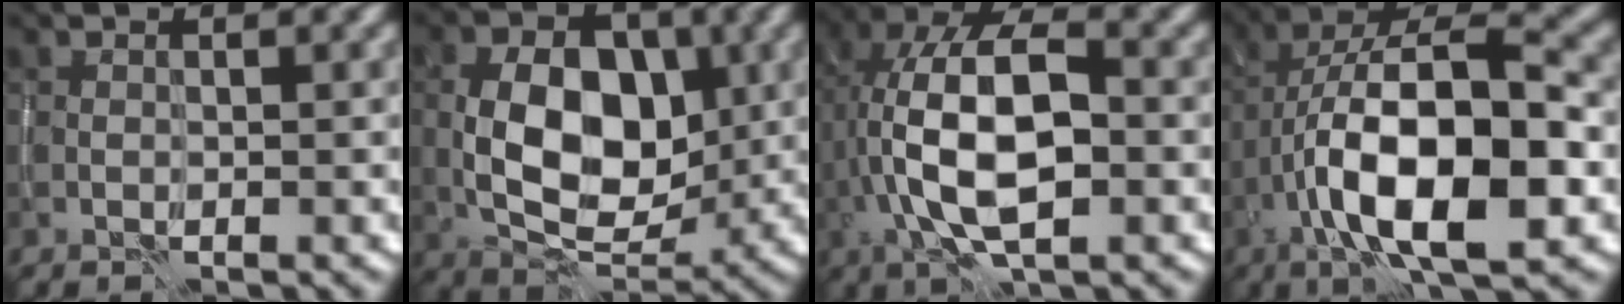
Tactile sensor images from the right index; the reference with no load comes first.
{"total": 8.9, "force": [0.1, 5.6, 7.0], "torque": [-0.120, 0.003, -0.005]}
{"total": 10.7, "force": [-0.8, 4.7, 9.6], "torque": [-0.179, 0.018, -0.022]}
{"total": 13.0, "force": [-3.6, 4.5, 11.6], "torque": [-0.202, 0.010, -0.067]}